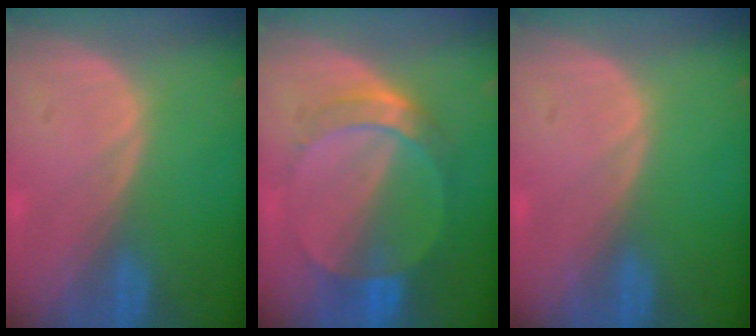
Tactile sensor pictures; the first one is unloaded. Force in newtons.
{"total": 7.1, "press": 6.3, "slide": 3.2}
{"total": 0.0}